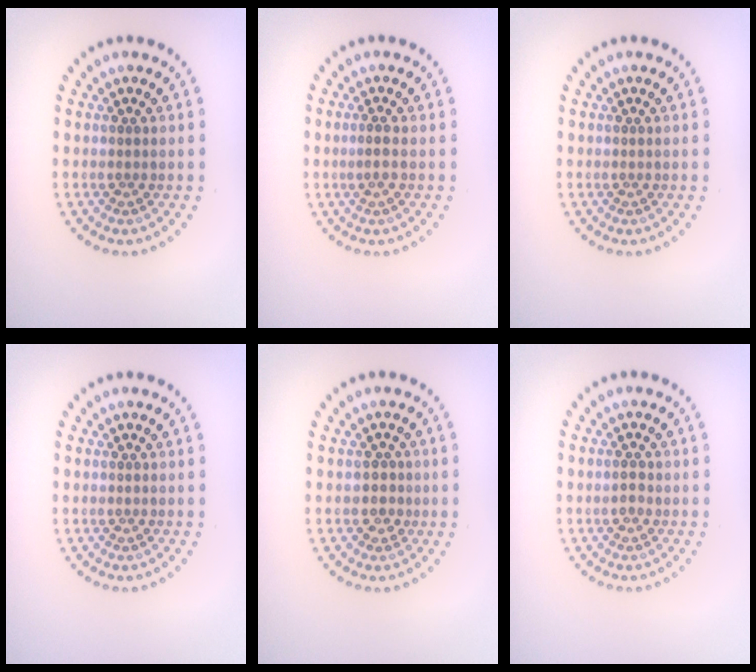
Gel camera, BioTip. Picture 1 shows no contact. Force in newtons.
{"total": 1.0, "press": 0.9, "slide": 0.3}
{"total": 0.0}
{"total": 0.0}
{"total": 1.5, "press": 1.3, "slide": 0.9}
{"total": 0.9, "press": 0.9, "slide": 0.0}